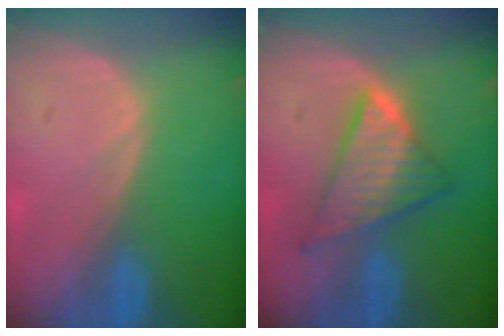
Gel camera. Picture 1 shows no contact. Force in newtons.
{"total": 7.8, "press": 7.8, "slide": 0.4}